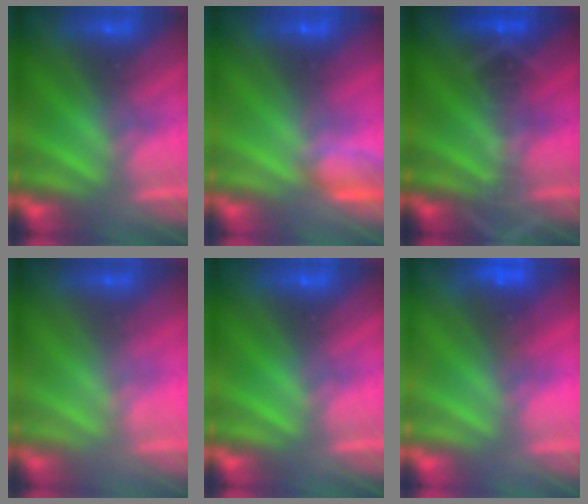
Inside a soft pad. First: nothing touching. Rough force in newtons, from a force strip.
{"total": 3.6}
{"total": 3.3}
{"total": 2.2}
{"total": 0.0}
{"total": 3.2}